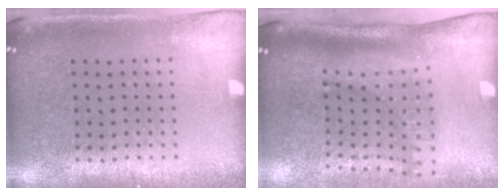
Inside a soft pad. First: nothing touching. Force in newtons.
{"total": 2.3, "press": 1.6, "slide": 1.6}